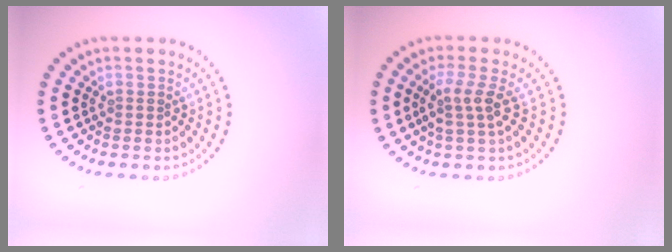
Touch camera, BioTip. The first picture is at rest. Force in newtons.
{"total": 2.5, "press": 1.9, "slide": 1.6}